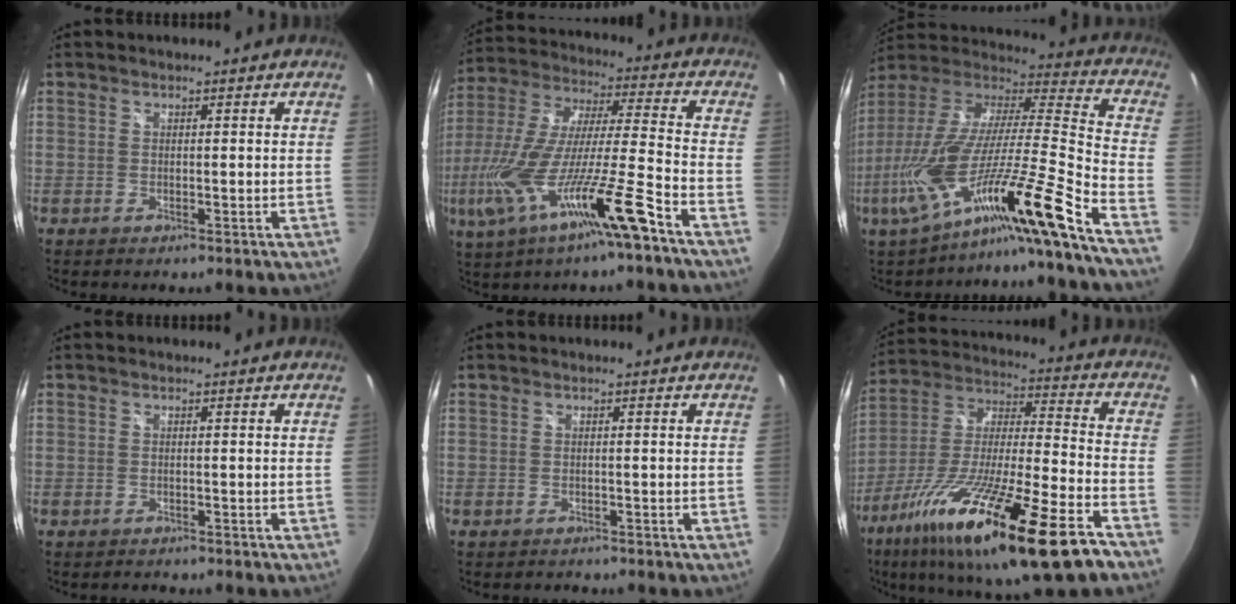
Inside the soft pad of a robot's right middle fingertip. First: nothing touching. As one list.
[{"total": 21.6, "force": [-11.6, 0.6, 18.3], "torque": [-0.345, -0.055, -0.209]}, {"total": 23.3, "force": [-14.1, -1.6, 18.4], "torque": [-0.292, -0.065, -0.255]}, {"total": 0.8, "force": [-0.8, 0.4, 0.0], "torque": [-0.004, -0.001, -0.013]}, {"total": 1.0, "force": [-0.8, 0.5, 0.0], "torque": [-0.004, 0.000, -0.012]}, {"total": 27.7, "force": [-16.6, 3.0, 22.0], "torque": [-0.386, -0.067, -0.288]}]